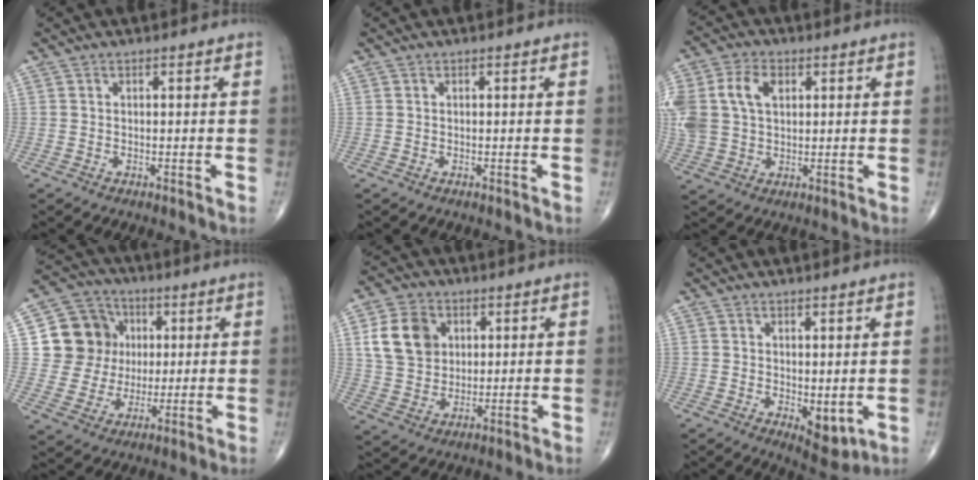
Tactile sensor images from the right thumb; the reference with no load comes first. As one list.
[{"total": 0.0}, {"total": 15.4, "force": [3.8, 11.0, 10.0], "torque": [-0.250, 0.021, 0.076]}, {"total": 13.3, "force": [2.7, 12.2, 4.6], "torque": [-0.045, 0.008, 0.049]}, {"total": 10.6, "force": [3.2, 8.4, 5.6], "torque": [-0.081, -0.005, 0.063]}, {"total": 5.1, "force": [0.0, 2.4, 4.5], "torque": [-0.051, -0.017, 0.011]}]